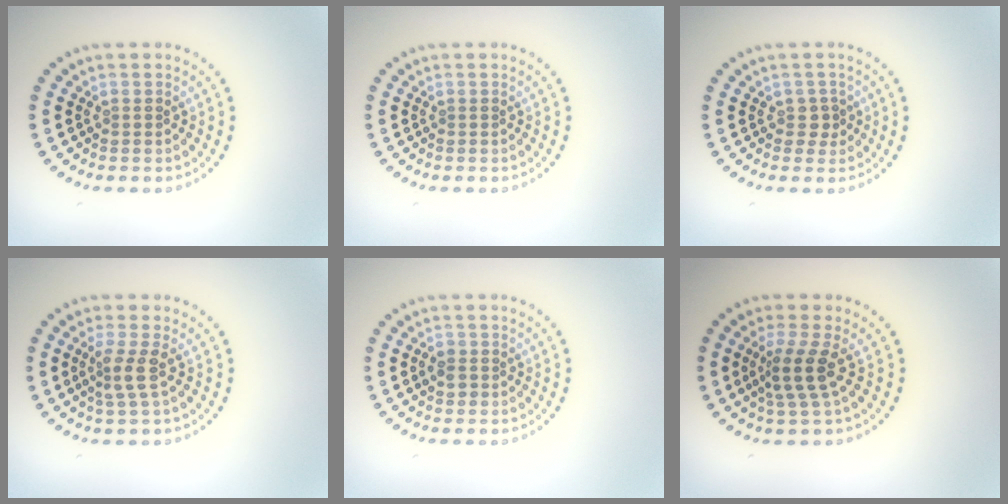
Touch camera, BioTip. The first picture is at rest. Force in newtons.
{"total": 0.0}
{"total": 1.2, "press": 1.0, "slide": 0.7}
{"total": 2.4, "press": 1.8, "slide": 1.6}
{"total": 1.2, "press": 1.1, "slide": 0.3}
{"total": 3.1, "press": 2.3, "slide": 2.0}